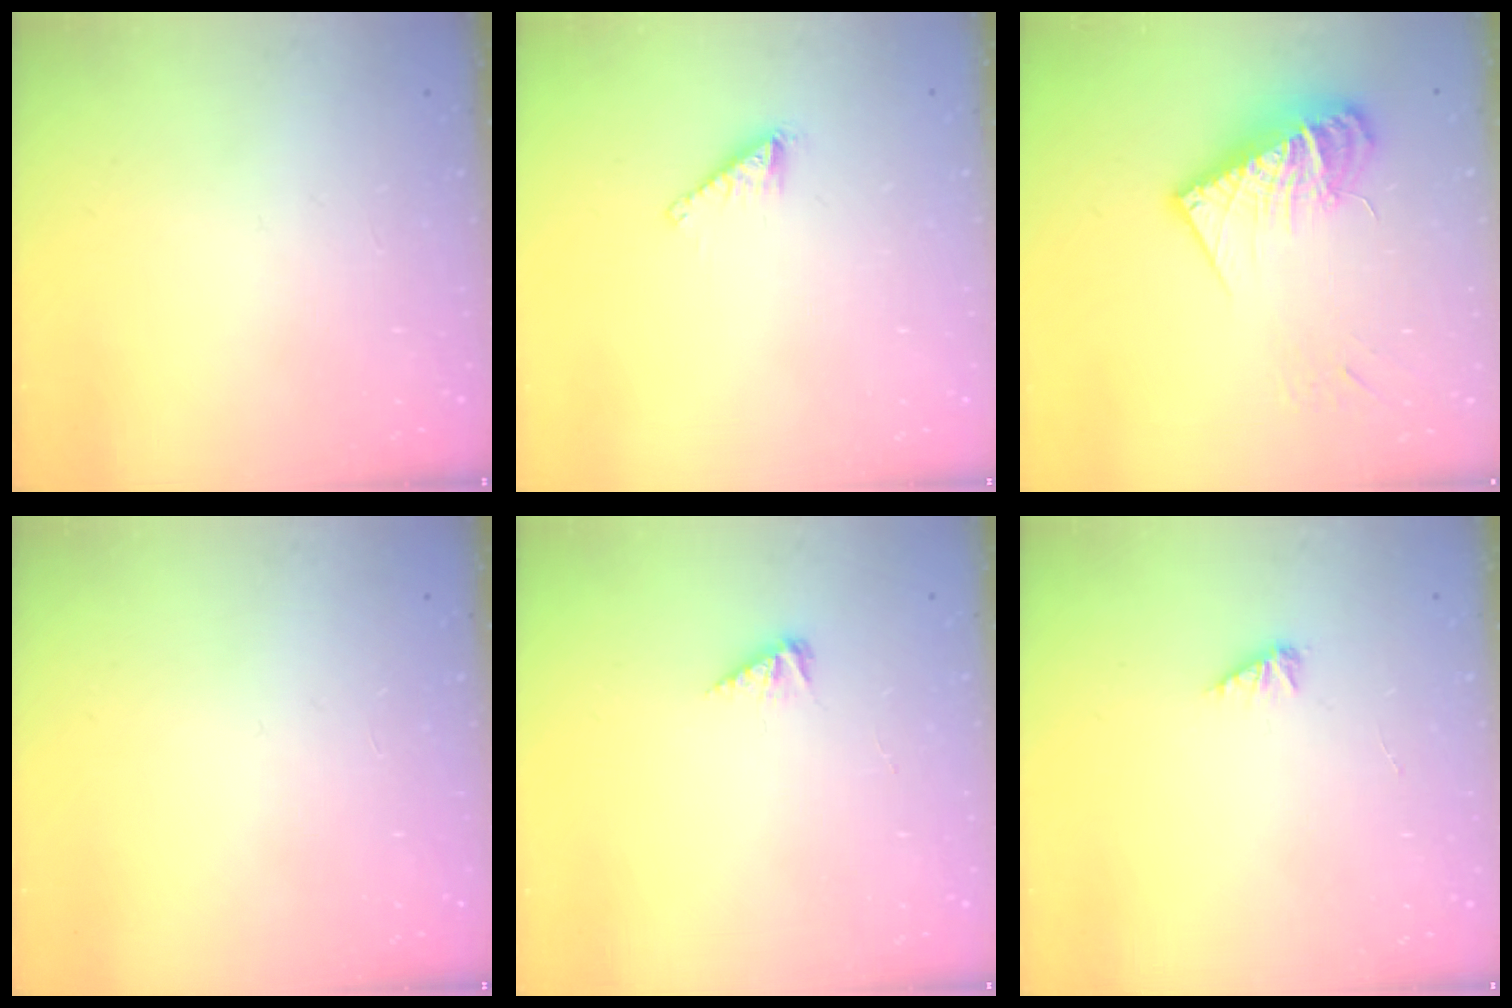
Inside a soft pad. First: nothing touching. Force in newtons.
{"total": 1.7, "press": 1.7, "slide": 0.2}
{"total": 15.6, "press": 15.5, "slide": 1.6}
{"total": 0.0}
{"total": 3.4, "press": 3.4, "slide": 0.5}
{"total": 2.0, "press": 2.0, "slide": 0.3}